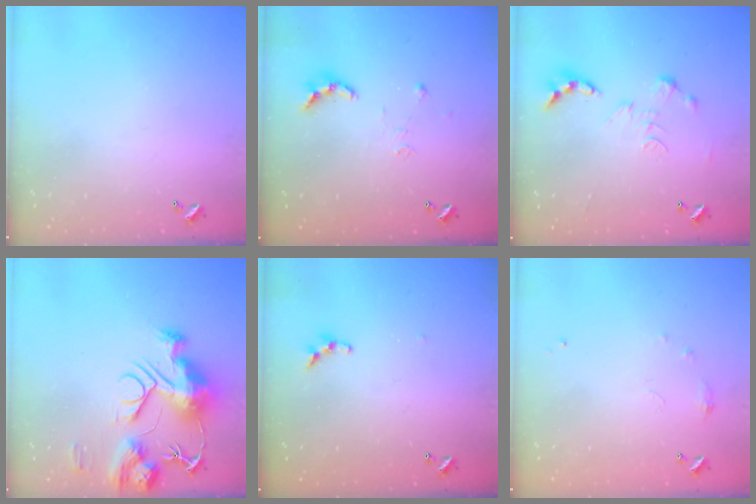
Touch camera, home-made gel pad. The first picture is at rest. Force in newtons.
{"total": 7.7, "press": 7.6, "slide": 0.6}
{"total": 0.0}
{"total": 14.8, "press": 14.7, "slide": 1.3}
{"total": 5.5, "press": 5.5, "slide": 0.6}
{"total": 6.0, "press": 5.9, "slide": 0.8}